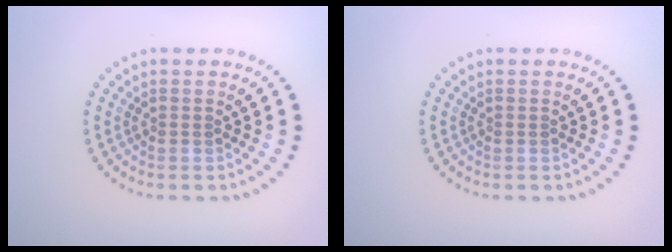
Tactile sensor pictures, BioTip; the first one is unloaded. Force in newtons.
{"total": 0.0}